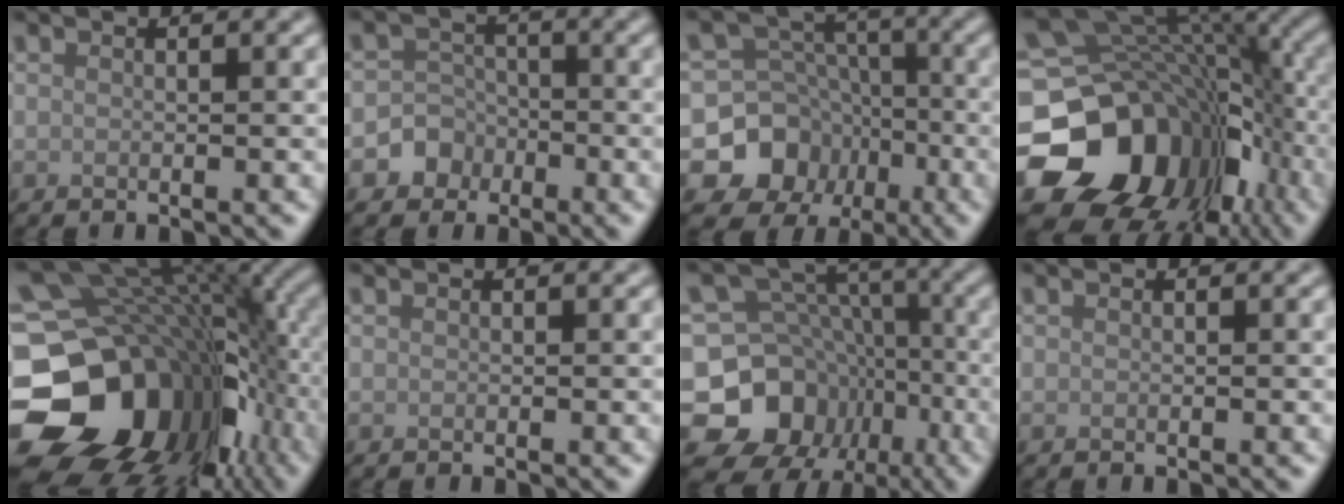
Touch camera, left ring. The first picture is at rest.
{"total": 3.7, "force": [-1.7, 3.2, 0.3], "torque": [0.034, 0.004, -0.045]}
{"total": 8.3, "force": [-3.8, 7.1, 1.9], "torque": [-0.027, 0.010, -0.085]}
{"total": 17.1, "force": [-5.9, 13.6, 8.5], "torque": [-0.149, -0.014, -0.072]}
{"total": 18.2, "force": [-5.5, 13.7, 10.7], "torque": [-0.220, -0.032, -0.075]}
{"total": 0.0}
{"total": 12.1, "force": [-5.3, 10.1, 3.9], "torque": [-0.075, 0.014, -0.100]}
{"total": 0.0}